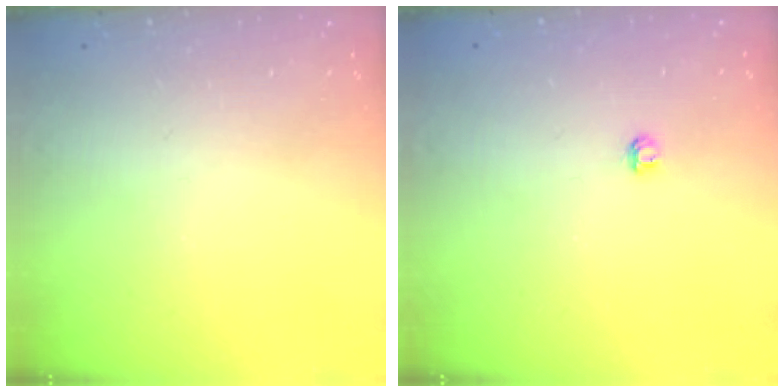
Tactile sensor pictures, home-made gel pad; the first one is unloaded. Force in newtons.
{"total": 2.9, "press": 2.9, "slide": 0.3}